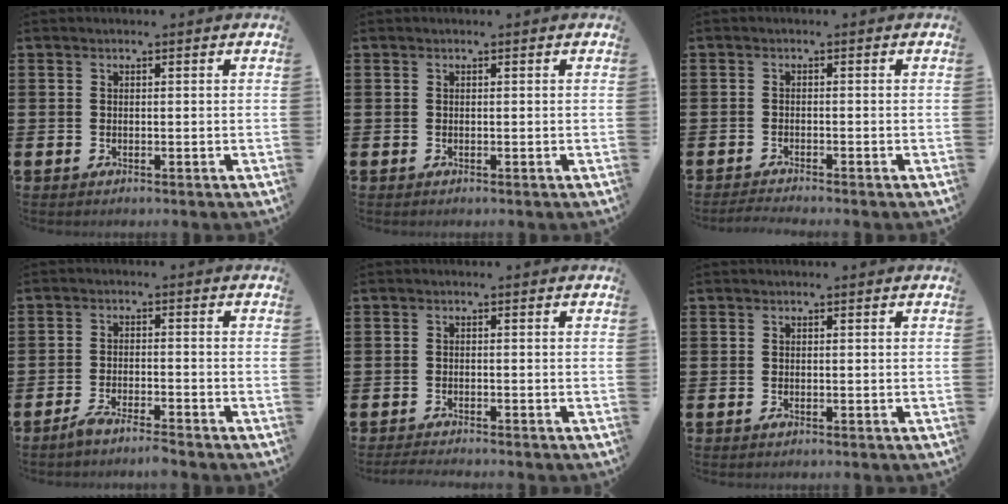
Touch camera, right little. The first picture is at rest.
{"total": 0.0}
{"total": 1.2, "force": [-1.1, -0.1, 0.4], "torque": [-0.006, 0.000, -0.022]}
{"total": 3.0, "force": [-2.8, 0.0, 1.3], "torque": [-0.029, 0.002, -0.055]}
{"total": 1.2, "force": [-1.2, -0.1, 0.3], "torque": [-0.006, -0.001, -0.023]}
{"total": 0.0}